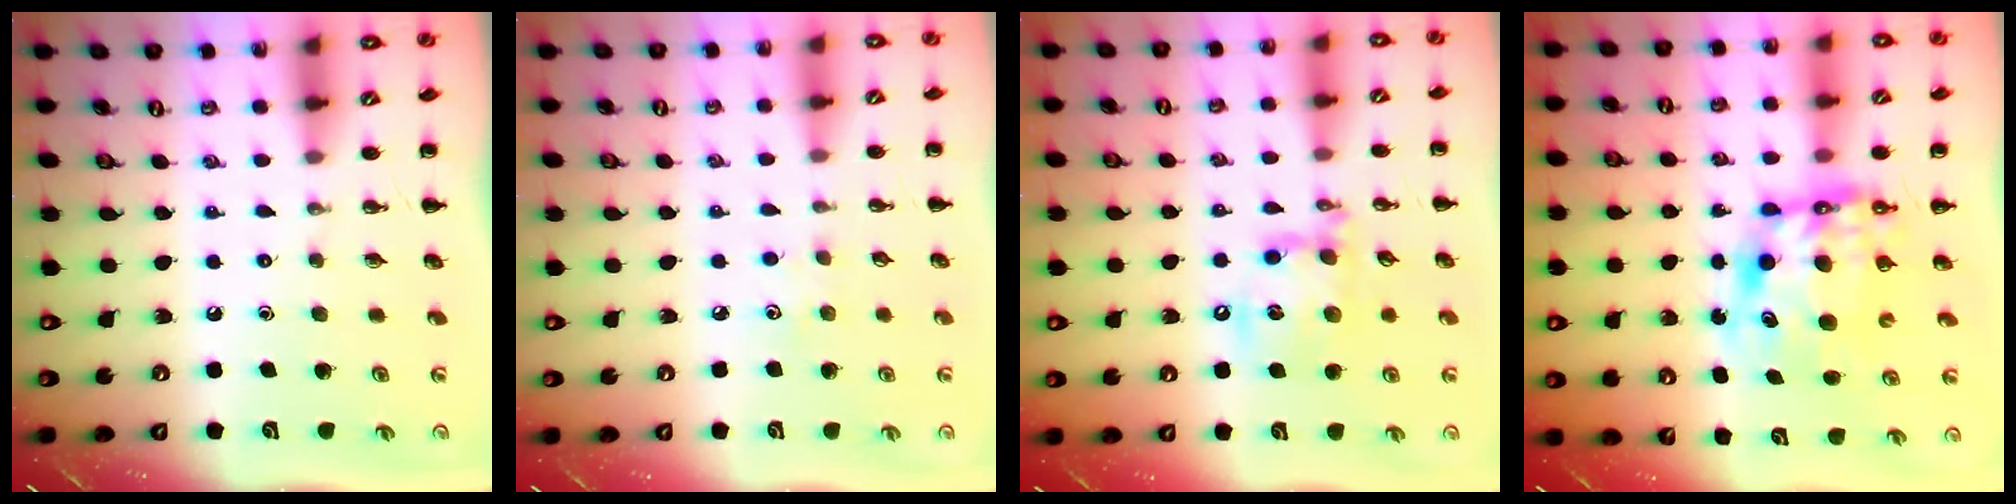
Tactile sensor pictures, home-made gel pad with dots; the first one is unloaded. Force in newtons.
{"total": 2.8, "press": 2.7, "slide": 0.7}
{"total": 14.7, "press": 14.5, "slide": 2.7}
{"total": 10.0, "press": 9.7, "slide": 2.6}